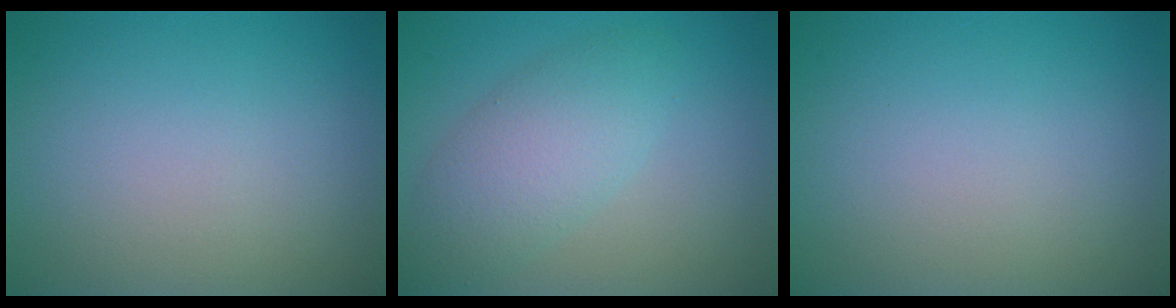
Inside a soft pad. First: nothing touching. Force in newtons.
{"total": 4.1, "press": 4.1, "slide": 0.2}
{"total": 0.0}